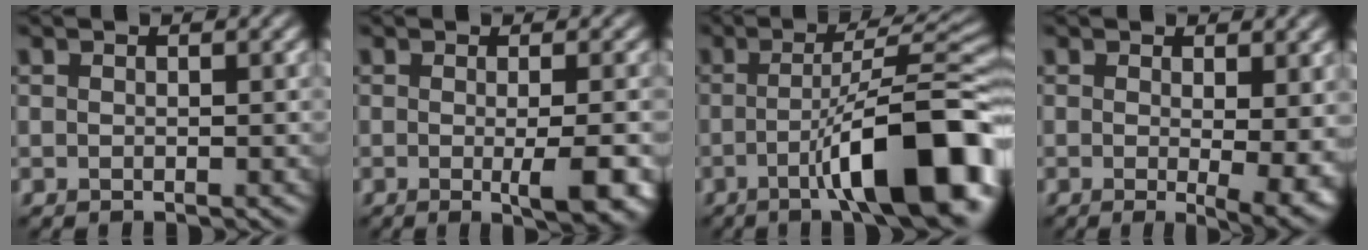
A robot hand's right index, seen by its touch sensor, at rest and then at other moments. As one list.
[{"total": 4.6, "force": [-0.8, 1.1, 4.4], "torque": [-0.058, -0.005, -0.010]}, {"total": 12.2, "force": [-4.0, 2.7, 11.2], "torque": [-0.149, 0.012, -0.059]}, {"total": 5.8, "force": [-0.2, 1.8, 5.5], "torque": [-0.066, -0.017, 0.002]}]